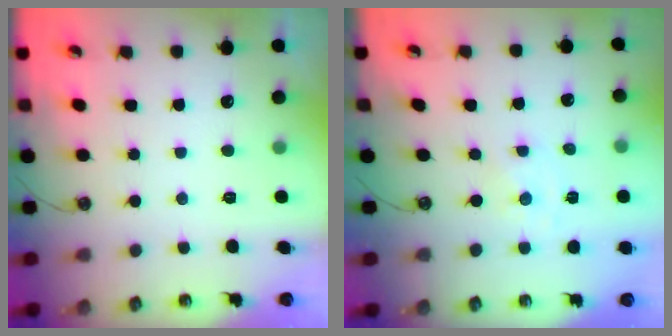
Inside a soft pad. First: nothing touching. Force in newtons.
{"total": 0.0}